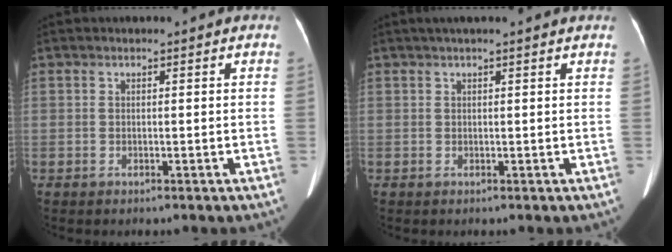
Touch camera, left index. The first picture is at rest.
{"total": 4.5, "force": [3.7, -0.1, 2.6], "torque": [-0.037, 0.034, 0.047]}